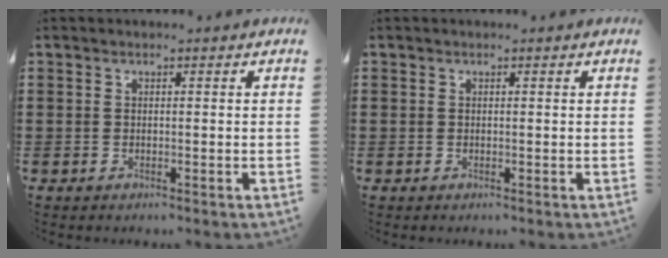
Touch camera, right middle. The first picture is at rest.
{"total": 0.0}